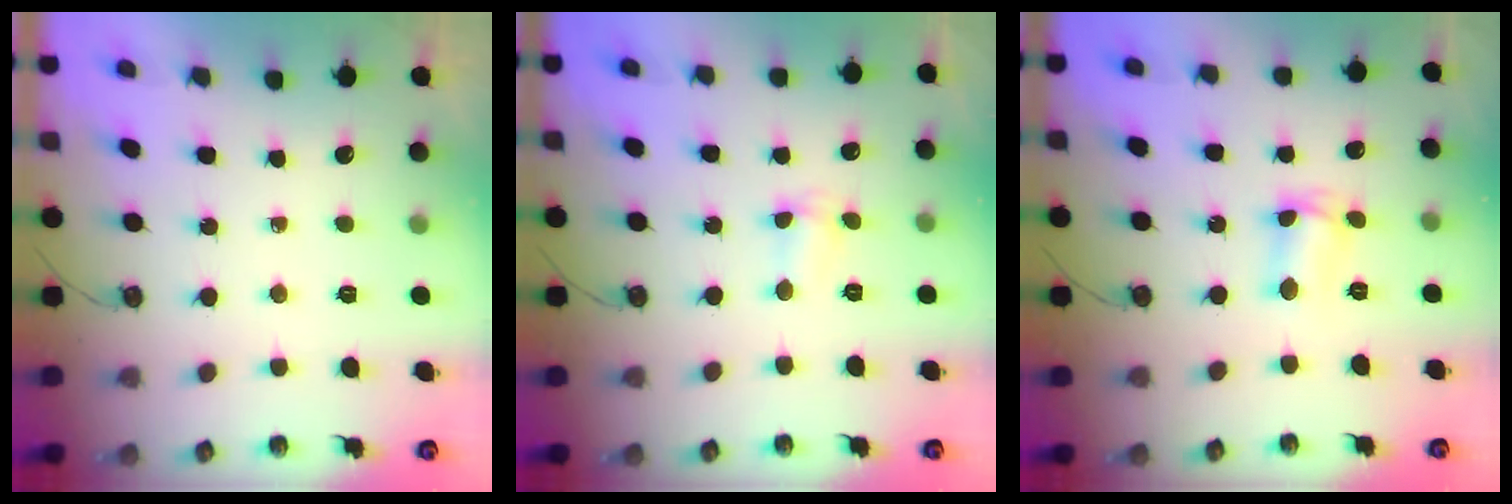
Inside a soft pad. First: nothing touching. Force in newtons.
{"total": 1.9, "press": 1.8, "slide": 0.5}
{"total": 4.7, "press": 4.6, "slide": 1.3}